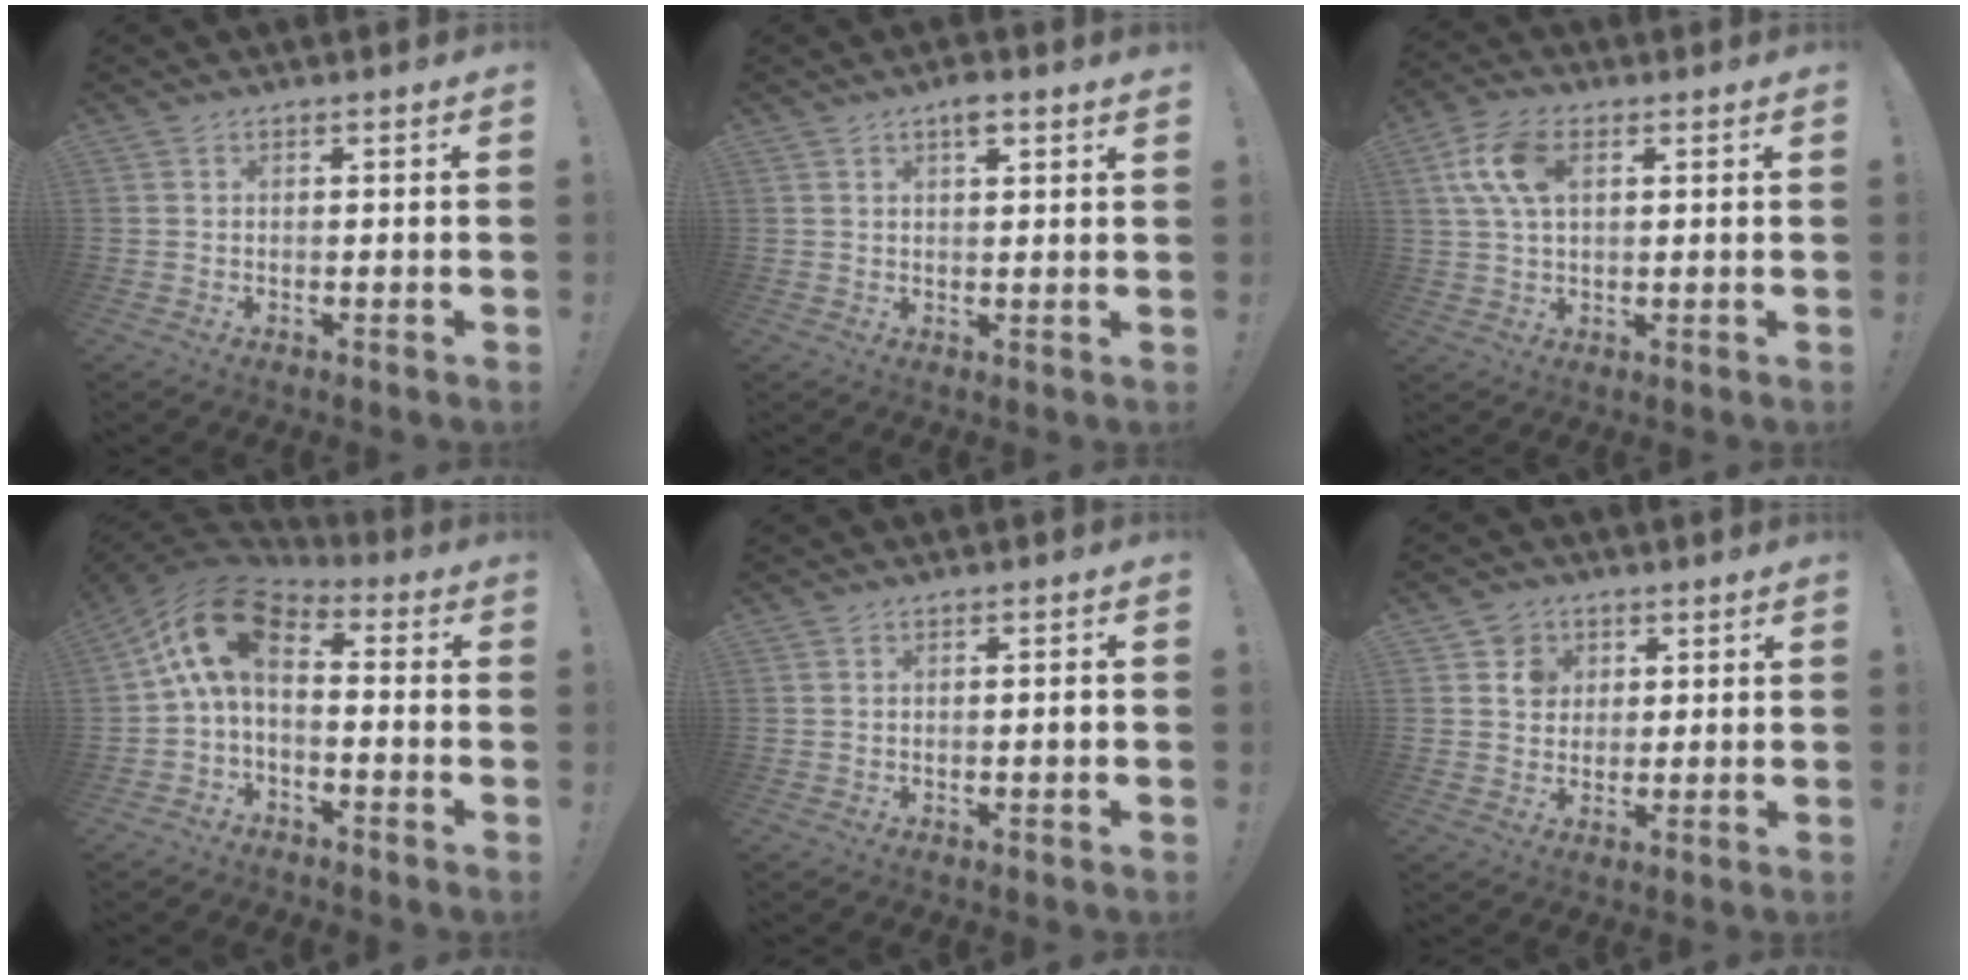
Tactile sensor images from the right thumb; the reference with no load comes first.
{"total": 3.3, "force": [2.0, 0.5, 2.6], "torque": [-0.037, -0.008, 0.030]}
{"total": 10.7, "force": [3.2, 6.2, 8.2], "torque": [-0.157, 0.007, 0.061]}
{"total": 12.0, "force": [2.6, 7.3, 9.1], "torque": [-0.161, -0.003, 0.050]}
{"total": 1.3, "force": [-0.5, -0.2, 1.2], "torque": [-0.021, 0.002, -0.009]}
{"total": 5.4, "force": [1.8, 4.9, 1.3], "torque": [-0.014, -0.004, 0.032]}